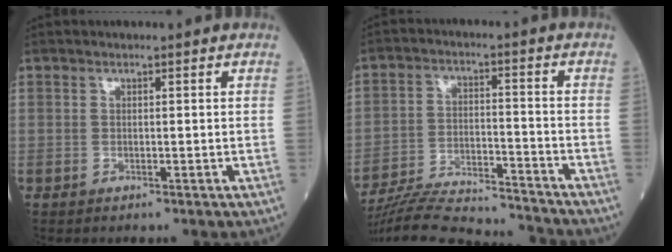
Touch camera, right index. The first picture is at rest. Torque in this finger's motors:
{"motor_torque": [-1.29, -0.85, -0.39, -0.13]}